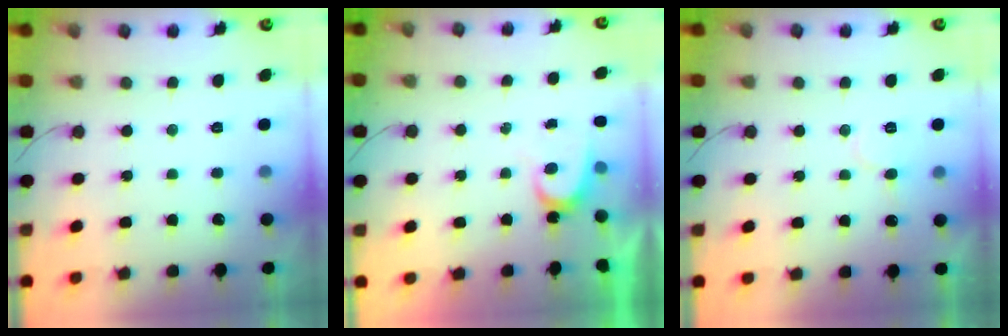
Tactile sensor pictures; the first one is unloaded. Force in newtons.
{"total": 4.0, "press": 4.0, "slide": 0.3}
{"total": 6.8, "press": 6.8, "slide": 0.5}